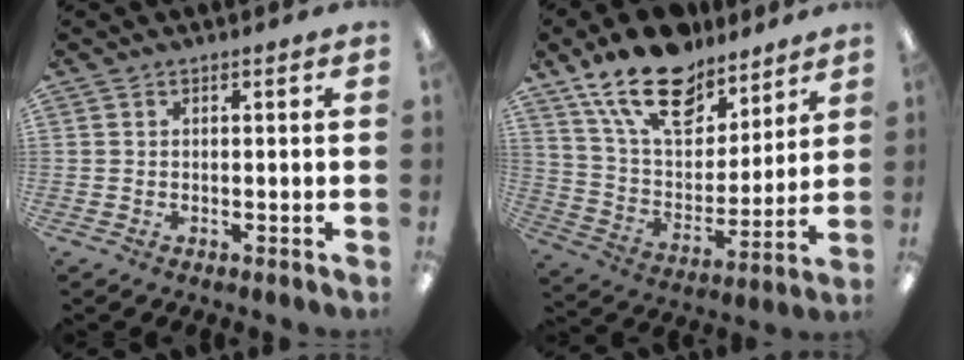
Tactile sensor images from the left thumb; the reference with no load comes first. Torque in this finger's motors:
{"motor_torque": [0.72, 0.21, 1.59, -1.18, 0.40]}